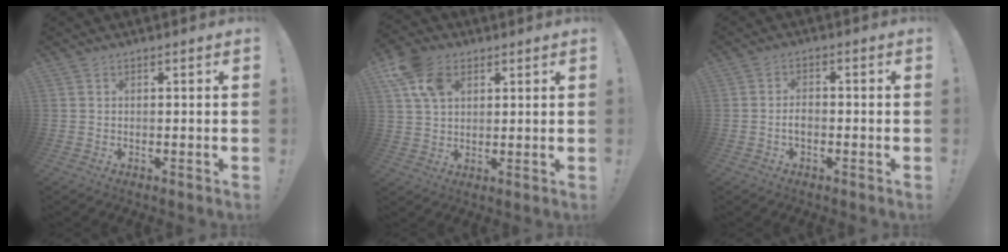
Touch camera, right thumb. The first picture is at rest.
{"total": 10.7, "force": [4.9, 7.3, 6.1], "torque": [-0.115, -0.005, 0.096]}
{"total": 2.5, "force": [-0.8, 1.2, 2.0], "torque": [-0.041, 0.000, -0.015]}